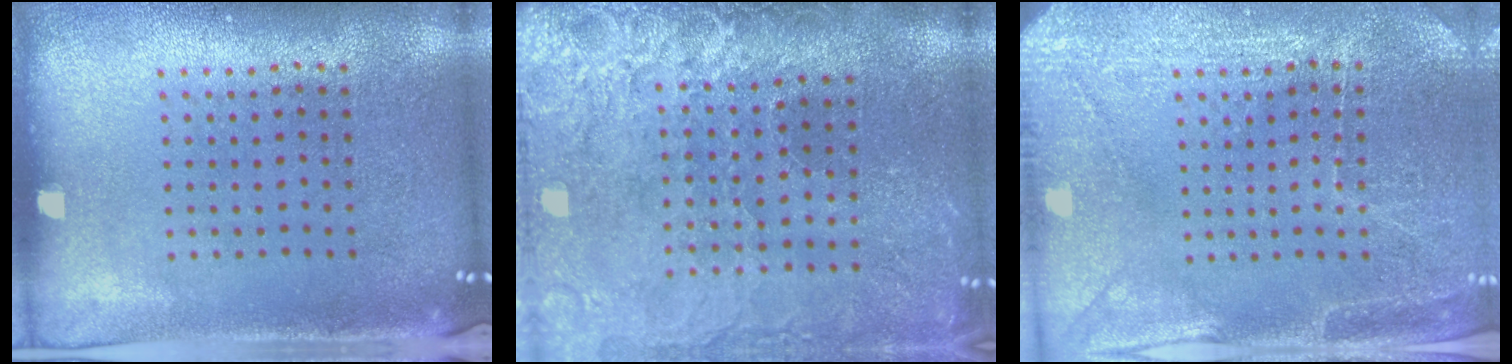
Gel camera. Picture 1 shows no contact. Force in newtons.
{"total": 4.0, "press": 3.5, "slide": 2.0}
{"total": 2.9, "press": 2.9, "slide": 0.3}